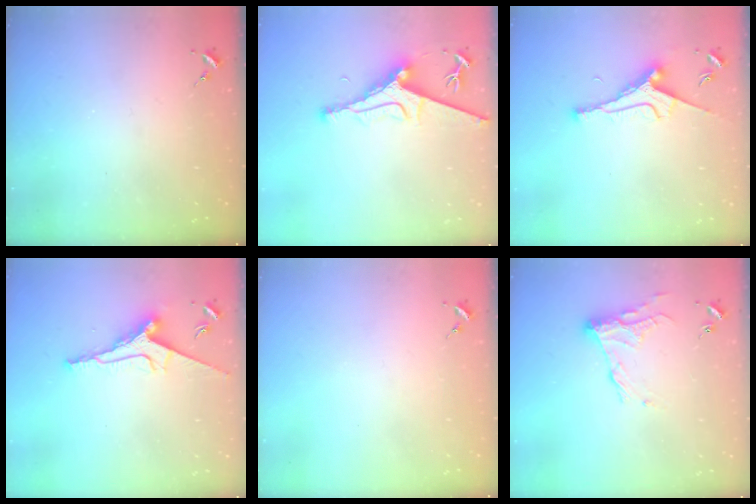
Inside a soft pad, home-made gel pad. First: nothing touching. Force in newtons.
{"total": 10.9, "press": 10.8, "slide": 1.7}
{"total": 9.3, "press": 9.2, "slide": 1.1}
{"total": 10.0, "press": 10.0, "slide": 0.3}
{"total": 0.0}
{"total": 11.5, "press": 11.5, "slide": 0.7}